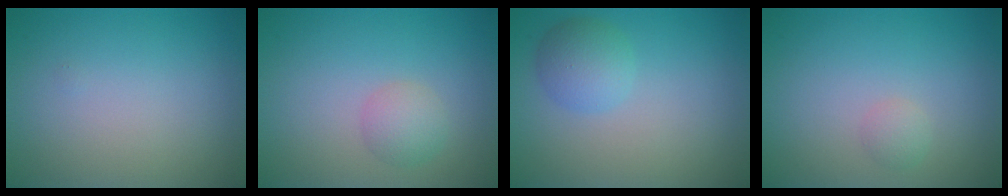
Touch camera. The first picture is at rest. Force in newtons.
{"total": 2.0, "press": 2.0, "slide": 0.0}
{"total": 2.7, "press": 2.7, "slide": 0.1}
{"total": 1.0, "press": 1.0, "slide": 0.1}